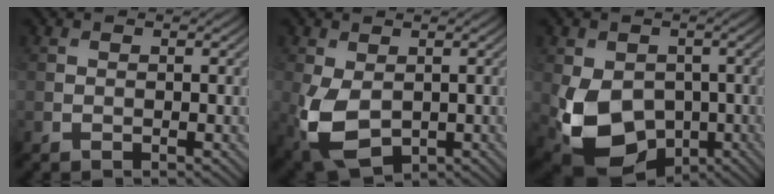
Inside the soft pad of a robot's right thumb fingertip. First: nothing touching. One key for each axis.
{"total": 8.1, "fx": -1.3, "fy": 5.3, "fz": 5.9, "tx": -0.168, "ty": -0.023, "tz": -0.019}
{"total": 10.9, "fx": -2.5, "fy": 8.1, "fz": 6.9, "tx": -0.154, "ty": -0.027, "tz": -0.045}